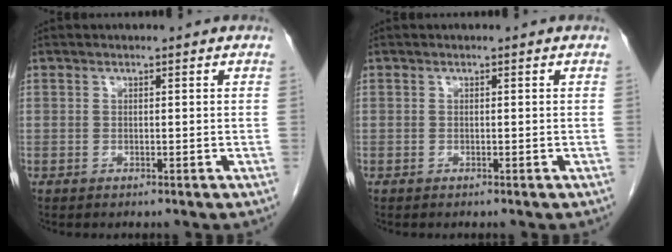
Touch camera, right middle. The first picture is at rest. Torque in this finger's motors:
{"motor_torque": [0.34, -0.51, -0.05, -0.08]}